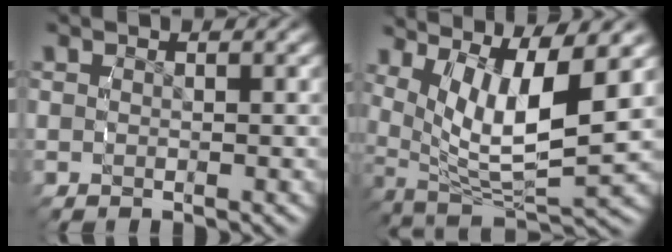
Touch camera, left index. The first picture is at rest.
{"total": 10.3, "force": [1.0, 6.0, 8.3], "torque": [-0.157, -0.036, 0.031]}